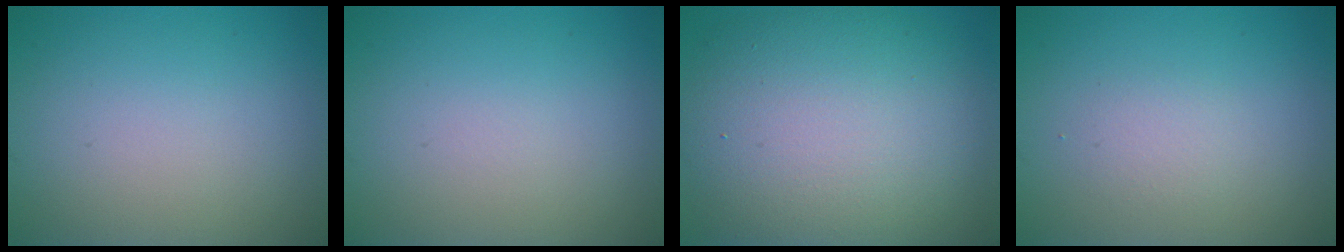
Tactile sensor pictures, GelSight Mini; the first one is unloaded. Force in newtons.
{"total": 0.0}
{"total": 12.6, "press": 12.5, "slide": 0.5}
{"total": 1.3, "press": 1.3, "slide": 0.1}